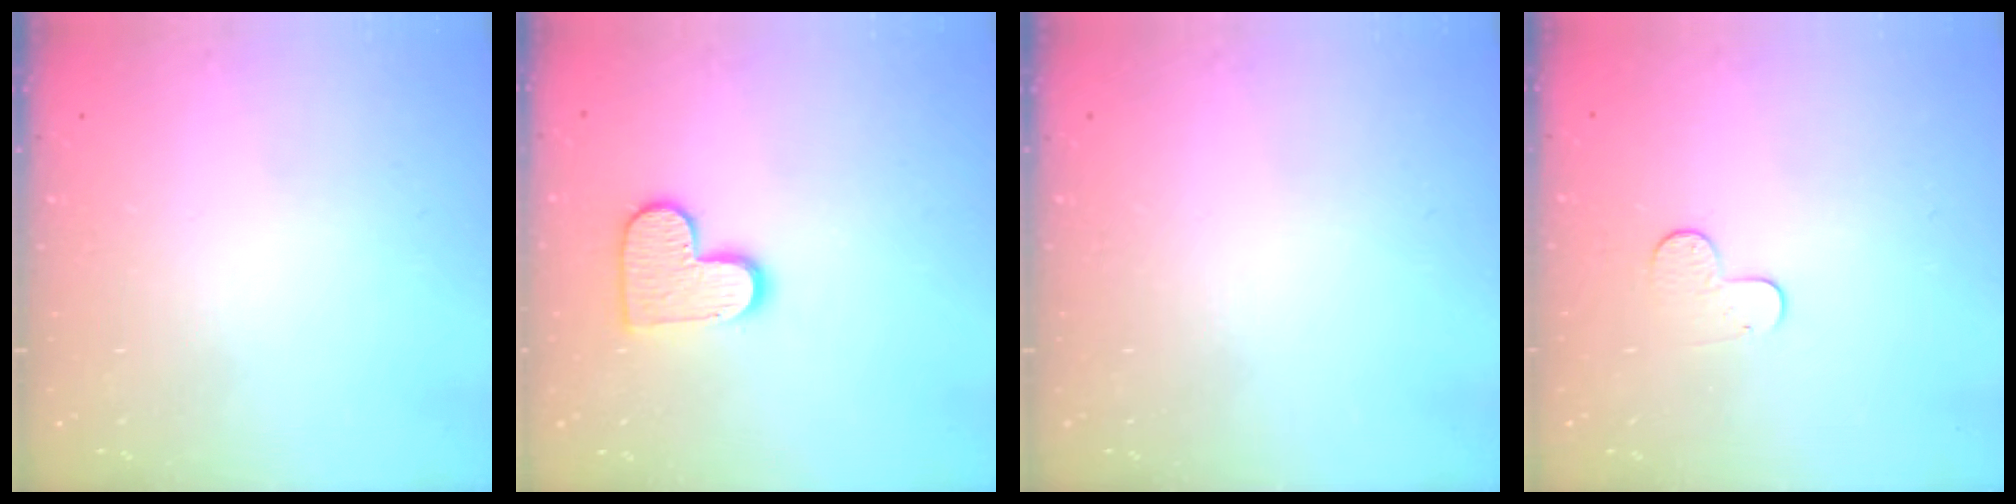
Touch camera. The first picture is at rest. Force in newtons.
{"total": 11.4, "press": 11.3, "slide": 0.6}
{"total": 0.0}
{"total": 5.9, "press": 5.9, "slide": 0.4}